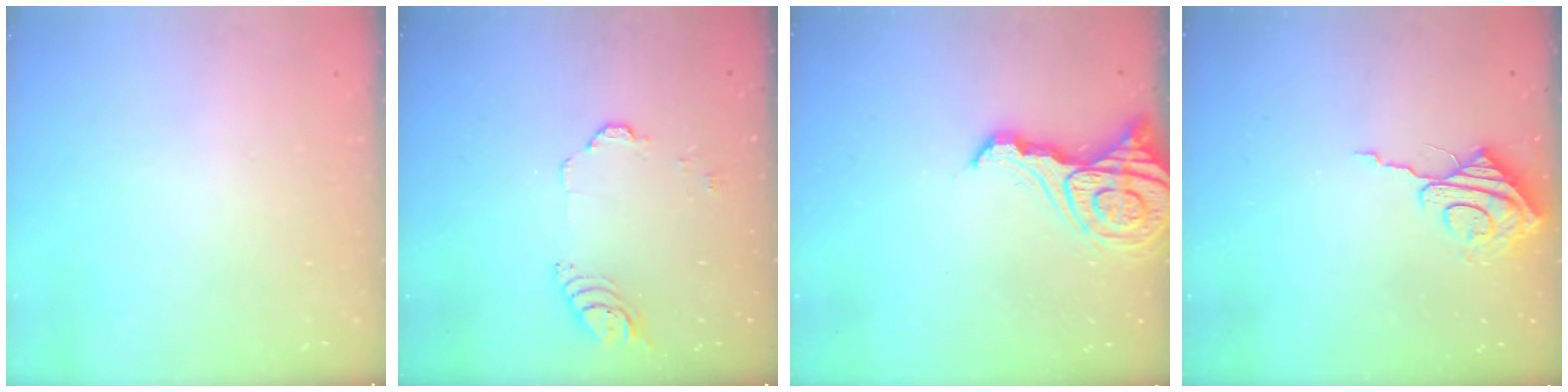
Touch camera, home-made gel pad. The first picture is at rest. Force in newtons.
{"total": 5.3, "press": 5.2, "slide": 0.6}
{"total": 12.8, "press": 12.7, "slide": 1.2}
{"total": 8.6, "press": 8.5, "slide": 0.5}